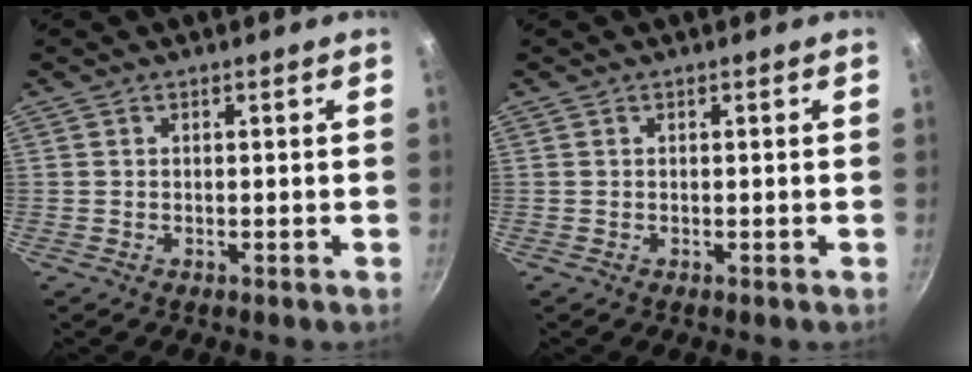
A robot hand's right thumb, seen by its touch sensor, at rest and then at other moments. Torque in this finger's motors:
{"motor_torque": [0.00, 0.01, -0.04, 0.04, 0.00]}